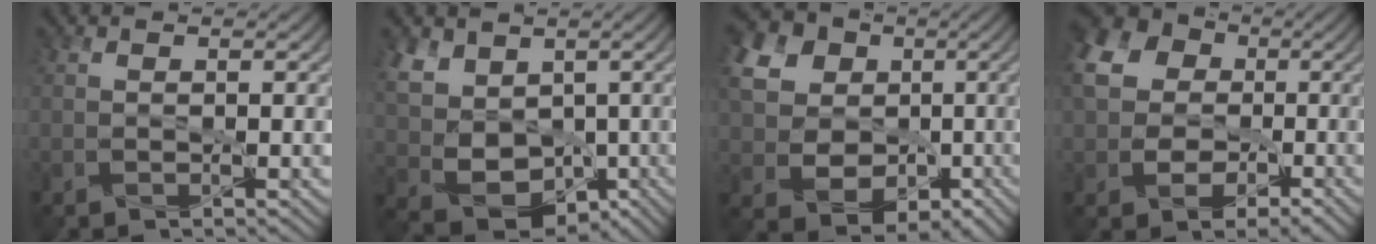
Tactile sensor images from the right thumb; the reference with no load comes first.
{"total": 9.7, "force": [1.8, 7.6, 5.8], "torque": [-0.156, -0.009, 0.040]}
{"total": 17.0, "force": [2.3, 14.7, 8.2], "torque": [-0.251, 0.010, 0.040]}
{"total": 14.6, "force": [1.5, 12.4, 7.7], "torque": [-0.214, -0.002, 0.018]}